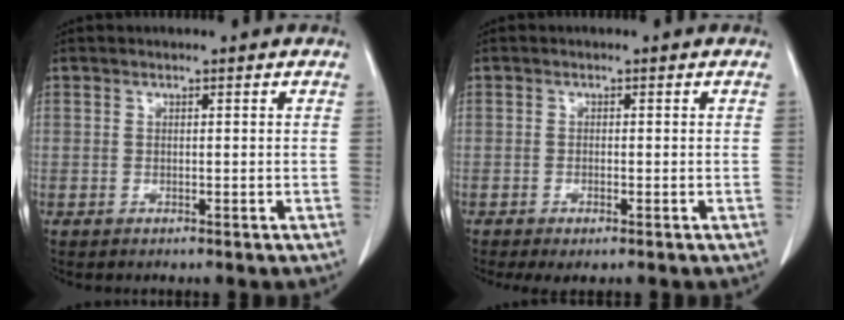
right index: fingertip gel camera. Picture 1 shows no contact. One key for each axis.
{"total": 2.1, "fx": -1.1, "fy": 0.5, "fz": 1.7, "tx": -0.028, "ty": -0.005, "tz": -0.013}